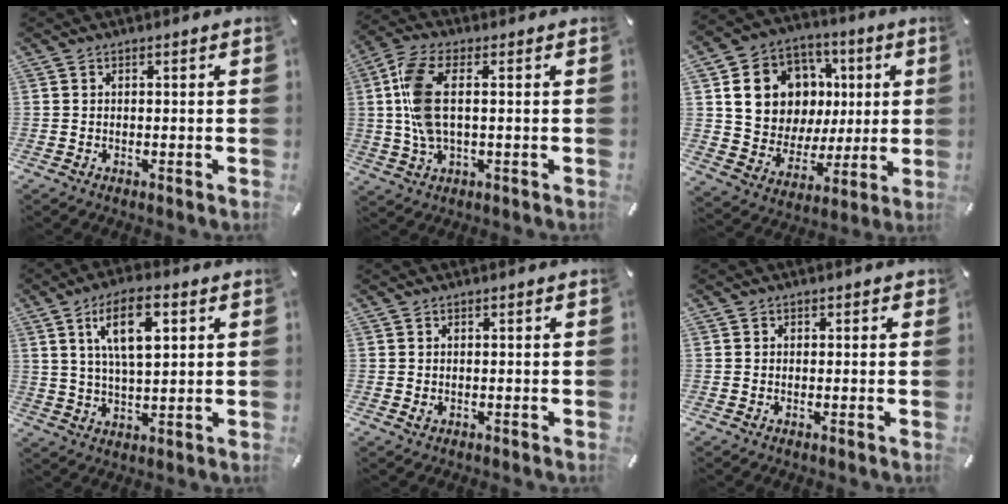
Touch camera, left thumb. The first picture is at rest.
{"total": 10.0, "force": [0.8, 4.5, 8.9], "torque": [-0.203, -0.007, 0.011]}
{"total": 15.3, "force": [4.3, 13.3, 6.3], "torque": [-0.099, -0.015, 0.094]}
{"total": 12.0, "force": [5.1, 4.9, 9.6], "torque": [-0.171, -0.003, 0.084]}
{"total": 0.7, "force": [0.0, 0.5, 0.4], "torque": [-0.008, 0.003, 0.000]}
{"total": 1.0, "force": [0.2, 0.9, 0.1], "torque": [0.005, 0.003, 0.001]}